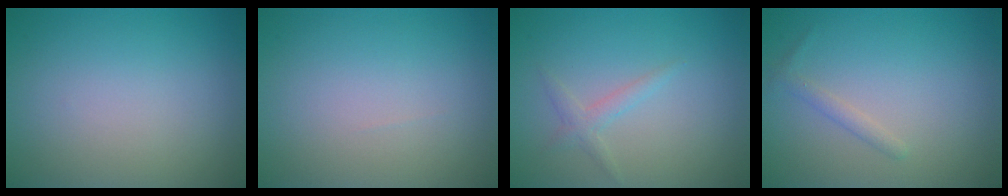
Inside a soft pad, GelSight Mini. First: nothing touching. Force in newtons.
{"total": 0.0}
{"total": 1.3, "press": 1.3, "slide": 0.0}
{"total": 1.1, "press": 1.1, "slide": 0.1}